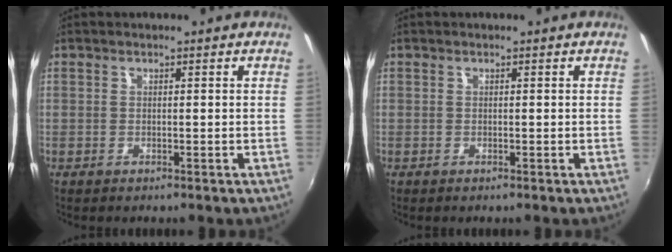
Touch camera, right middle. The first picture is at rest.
{"total": 0.0}